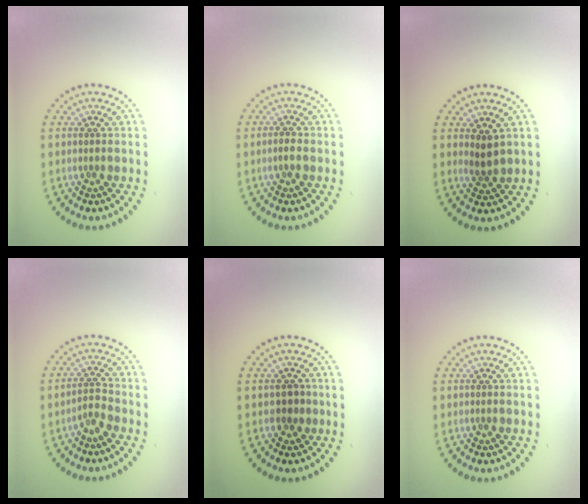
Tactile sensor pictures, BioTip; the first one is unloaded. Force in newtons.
{"total": 1.1, "press": 1.0, "slide": 0.4}
{"total": 1.6, "press": 1.2, "slide": 1.0}
{"total": 1.6, "press": 1.1, "slide": 1.3}
{"total": 1.2, "press": 1.0, "slide": 0.7}
{"total": 0.0}